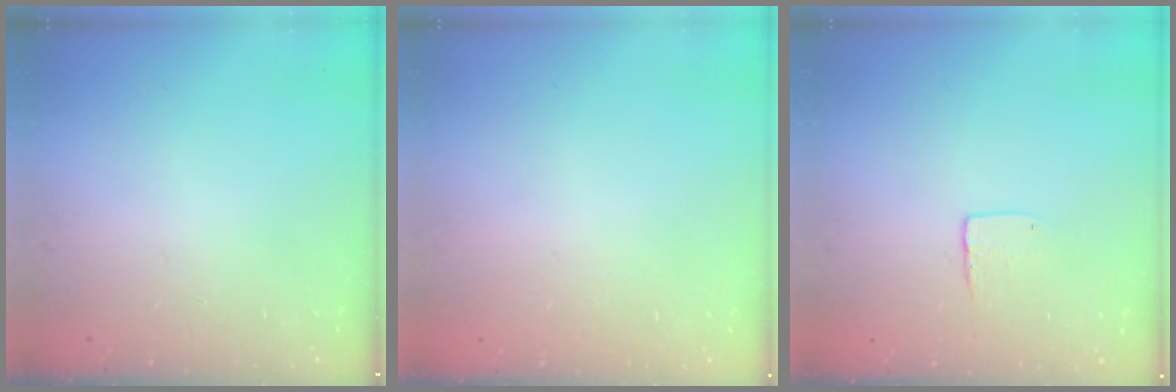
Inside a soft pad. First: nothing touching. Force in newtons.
{"total": 0.0}
{"total": 4.3, "press": 4.3, "slide": 0.4}